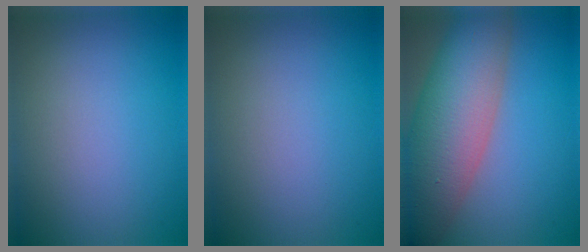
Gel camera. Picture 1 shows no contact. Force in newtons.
{"total": 0.0}
{"total": 11.8, "press": 11.7, "slide": 0.7}